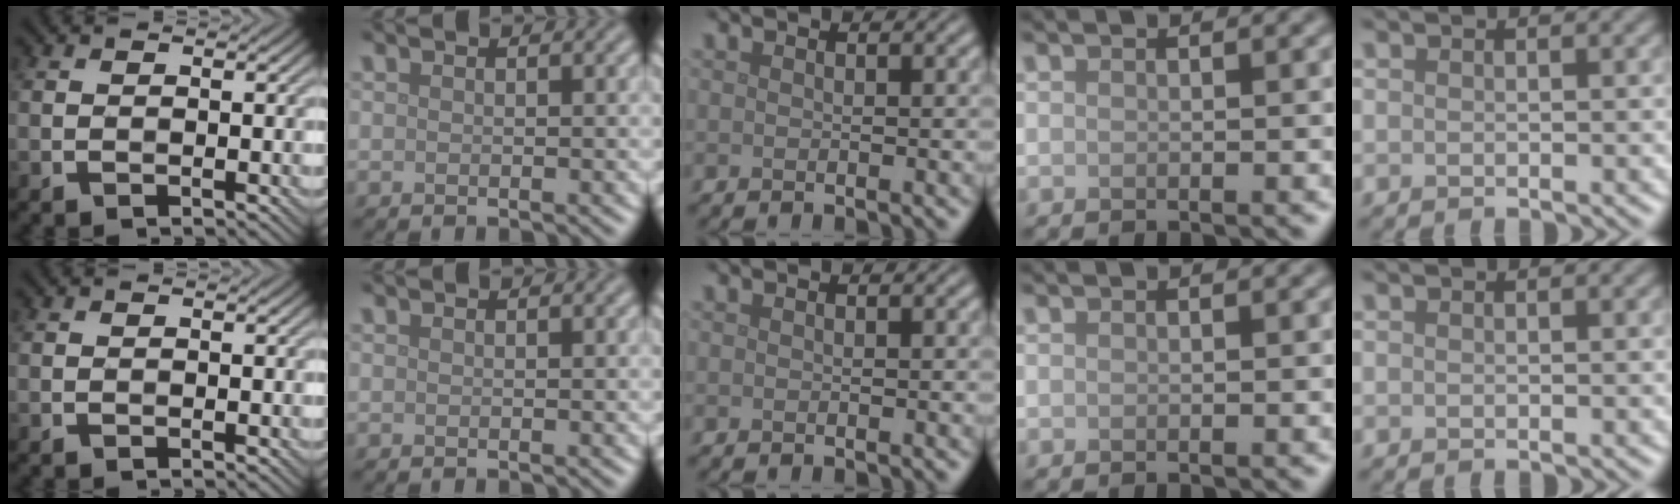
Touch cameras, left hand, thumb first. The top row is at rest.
{}